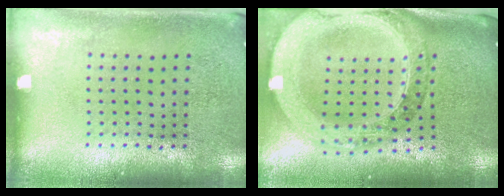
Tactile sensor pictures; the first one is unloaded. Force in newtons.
{"total": 2.5, "press": 2.2, "slide": 1.2}